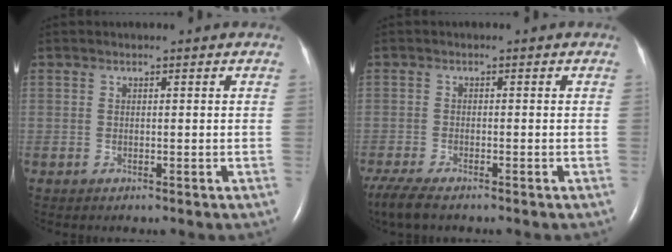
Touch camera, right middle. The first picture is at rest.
{"total": 5.6, "force": [-4.4, 1.2, 3.3], "torque": [-0.065, -0.016, -0.075]}